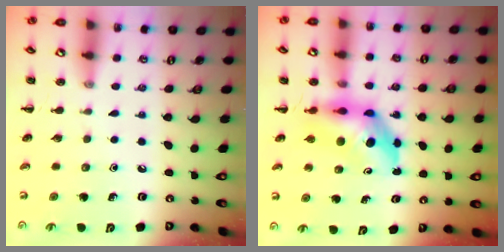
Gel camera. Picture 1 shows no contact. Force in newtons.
{"total": 6.2, "press": 5.9, "slide": 1.7}